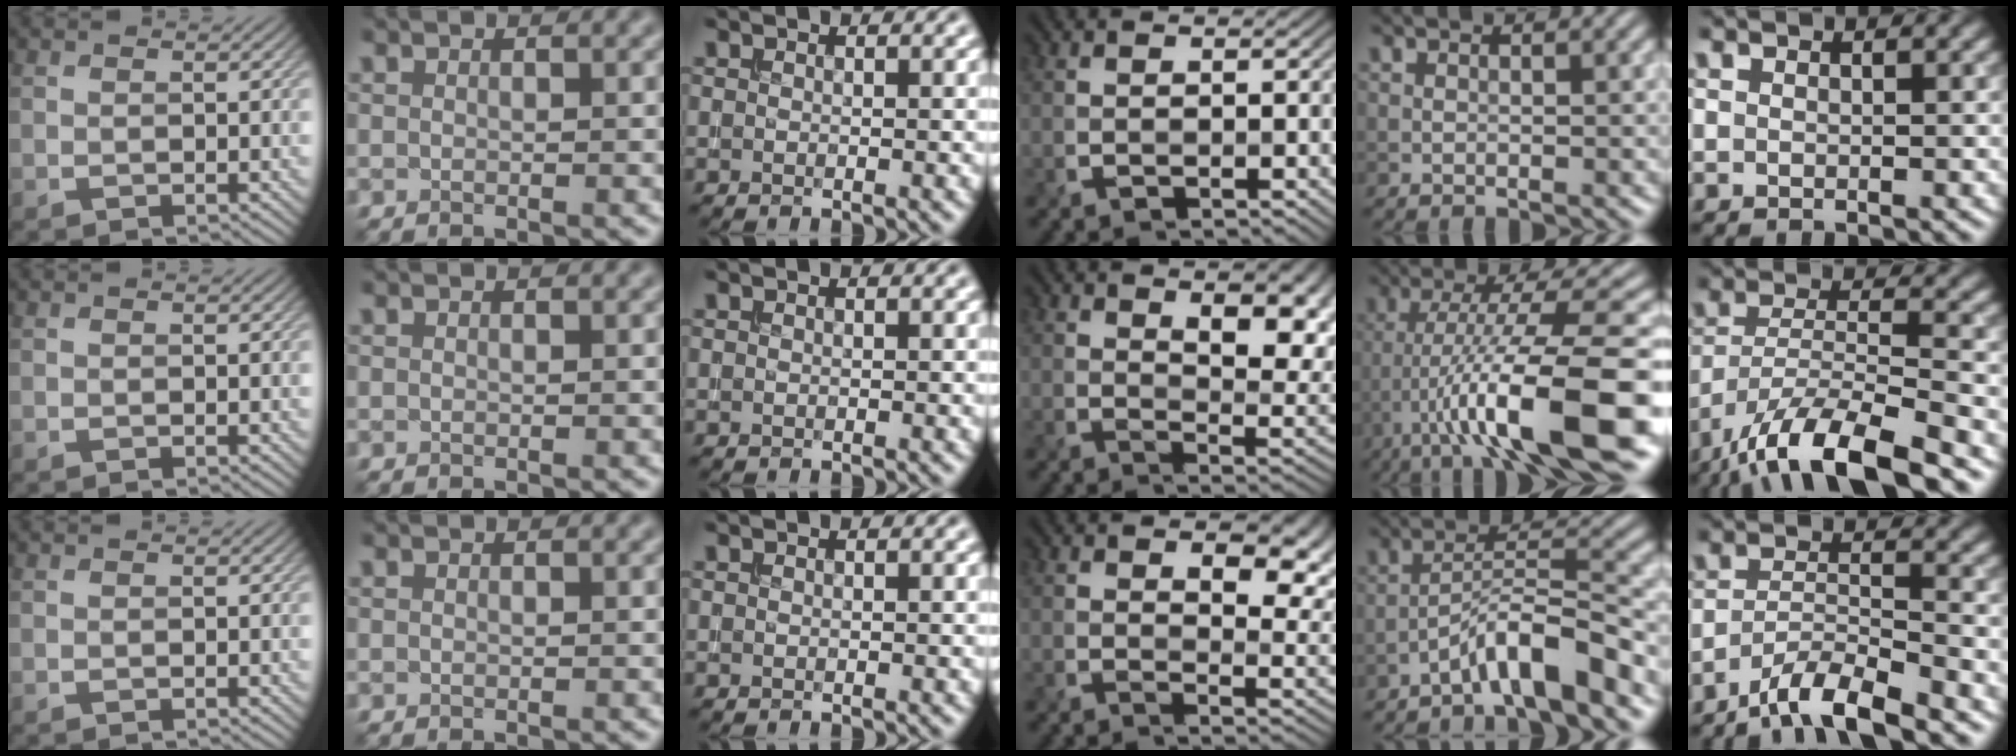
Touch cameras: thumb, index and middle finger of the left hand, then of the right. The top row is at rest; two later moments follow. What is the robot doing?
{"motion": "extract", "object": "bucket"}